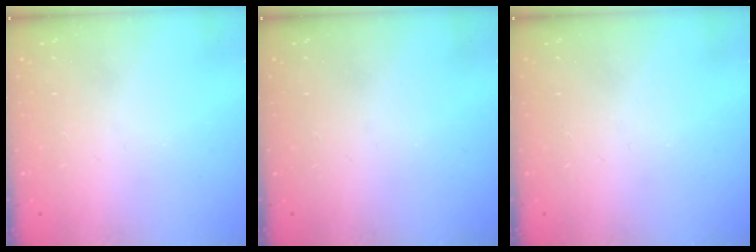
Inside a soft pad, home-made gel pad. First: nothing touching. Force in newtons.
{"total": 0.0}
{"total": 0.0}